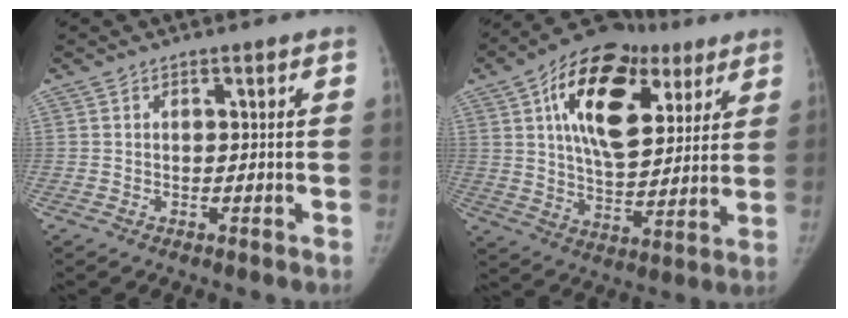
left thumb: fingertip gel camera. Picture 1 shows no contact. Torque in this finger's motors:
{"motor_torque": [0.45, 0.56, 2.25, -0.53, 0.39]}